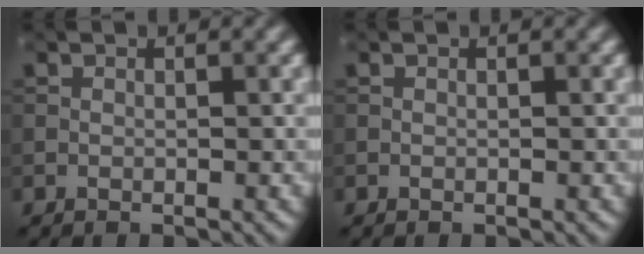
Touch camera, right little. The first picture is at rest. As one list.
[{"total": 0.0}]